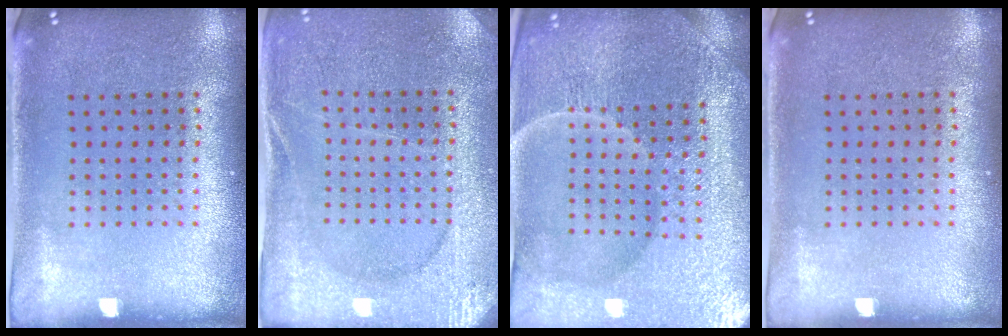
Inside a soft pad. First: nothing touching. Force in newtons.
{"total": 2.9, "press": 2.9, "slide": 0.3}
{"total": 5.6, "press": 5.2, "slide": 2.1}
{"total": 0.0}